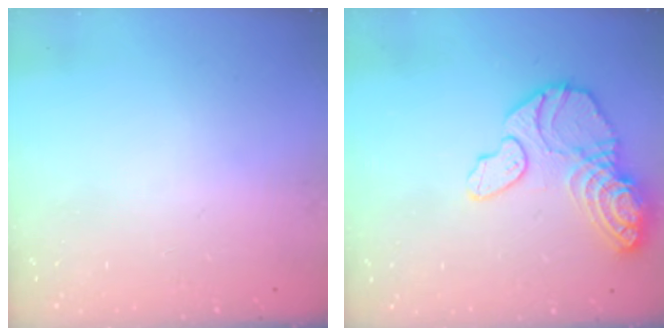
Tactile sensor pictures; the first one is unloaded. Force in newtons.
{"total": 15.5, "press": 15.4, "slide": 2.1}